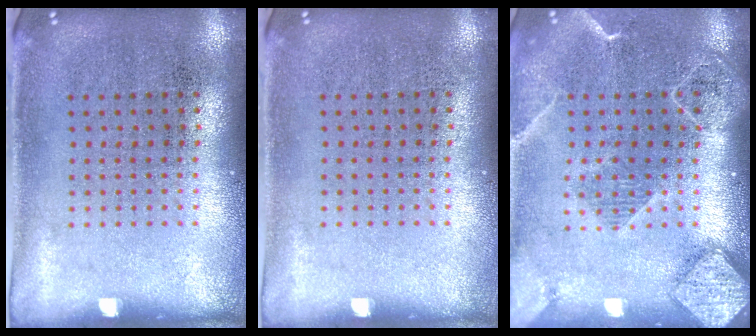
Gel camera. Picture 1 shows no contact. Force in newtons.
{"total": 0.0}
{"total": 2.1, "press": 1.9, "slide": 0.9}